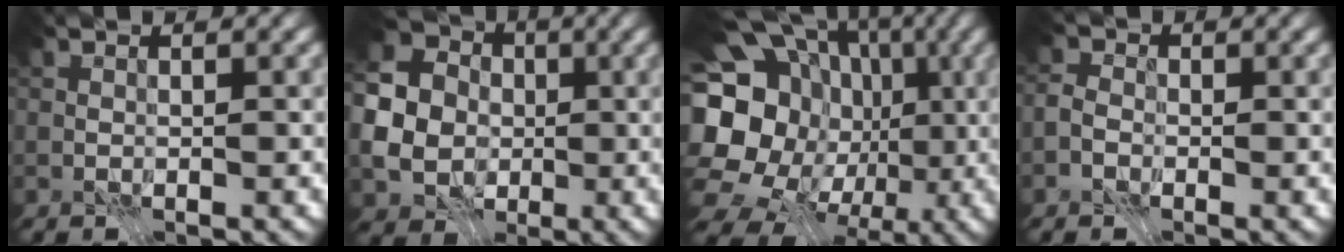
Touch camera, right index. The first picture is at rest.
{"total": 11.7, "force": [-0.9, 10.9, 4.1], "torque": [-0.134, -0.003, -0.036]}
{"total": 21.5, "force": [-2.5, 19.0, 9.7], "torque": [-0.205, 0.010, -0.071]}
{"total": 2.3, "force": [-1.0, 1.8, 1.0], "torque": [-0.002, 0.008, -0.032]}